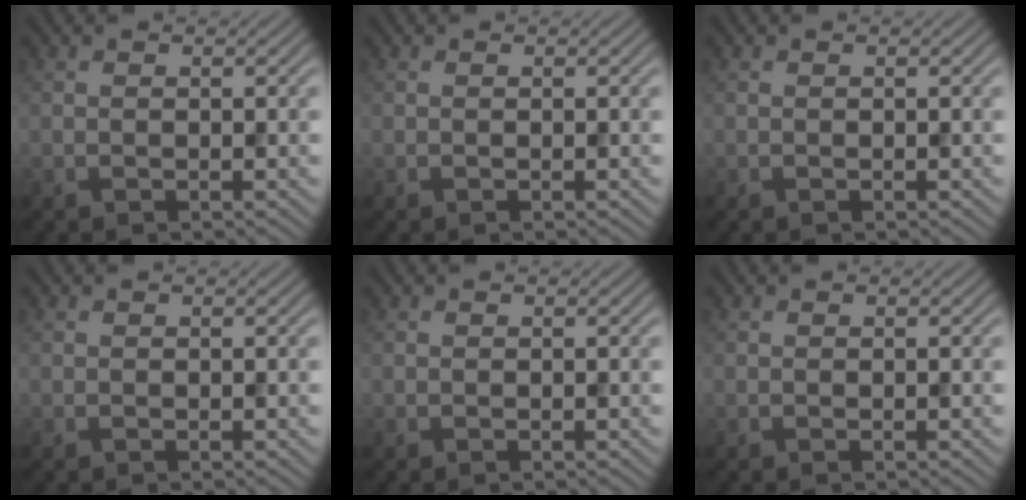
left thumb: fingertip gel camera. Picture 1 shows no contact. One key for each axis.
{"total": 0.0}
{"total": 0.0}
{"total": 0.0}
{"total": 0.0}
{"total": 0.0}